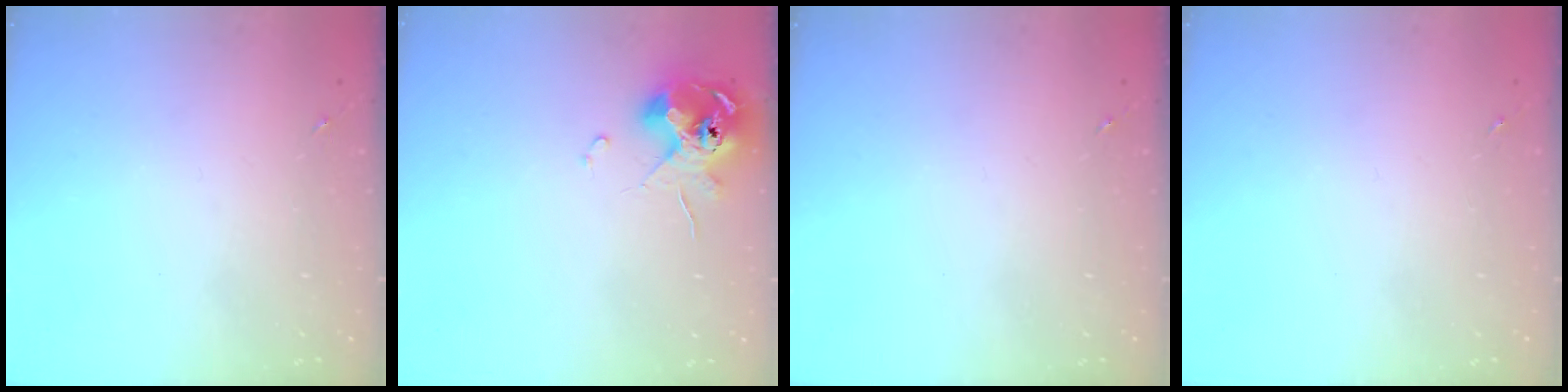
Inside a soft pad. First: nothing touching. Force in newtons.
{"total": 10.4, "press": 10.3, "slide": 1.4}
{"total": 0.0}
{"total": 0.0}